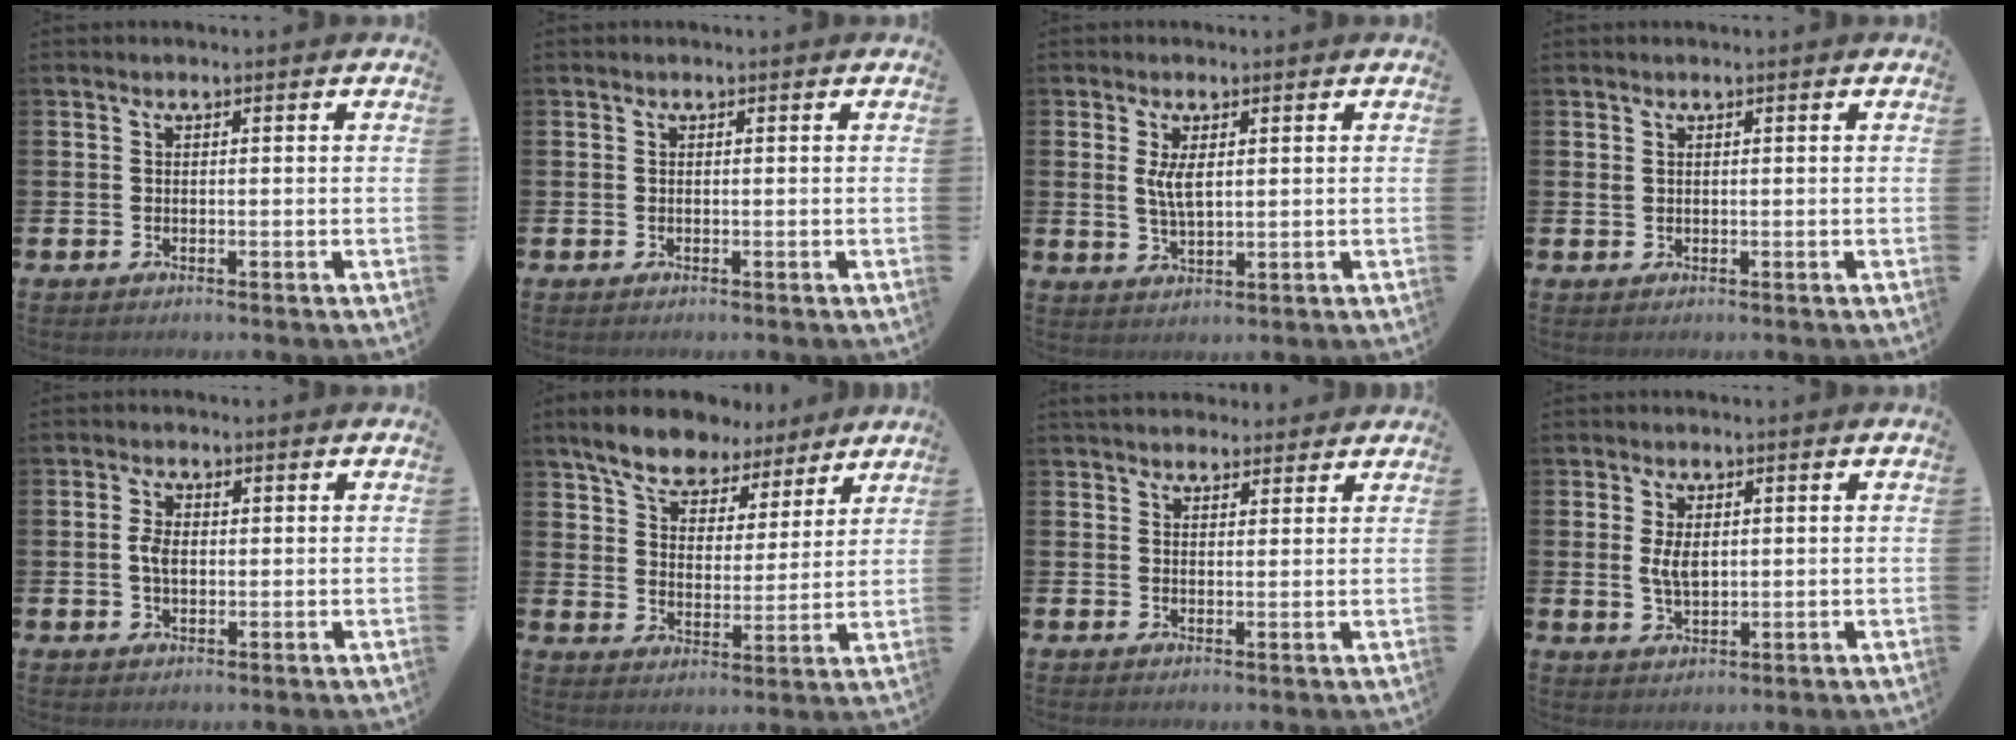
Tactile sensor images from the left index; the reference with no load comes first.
{"total": 0.0}
{"total": 3.5, "force": [1.3, 1.3, 3.0], "torque": [-0.052, 0.001, 0.019]}
{"total": 0.8, "force": [0.6, 0.5, 0.3], "torque": [-0.004, 0.004, 0.010]}
{"total": 2.9, "force": [0.4, 1.8, 2.3], "torque": [-0.036, 0.004, 0.003]}
{"total": 8.5, "force": [7.6, 3.2, 2.1], "torque": [-0.067, -0.036, 0.136]}
{"total": 3.6, "force": [3.4, 1.2, 0.3], "torque": [-0.004, -0.012, 0.062]}
{"total": 3.7, "force": [0.9, 2.0, 2.9], "torque": [-0.050, 0.002, 0.014]}